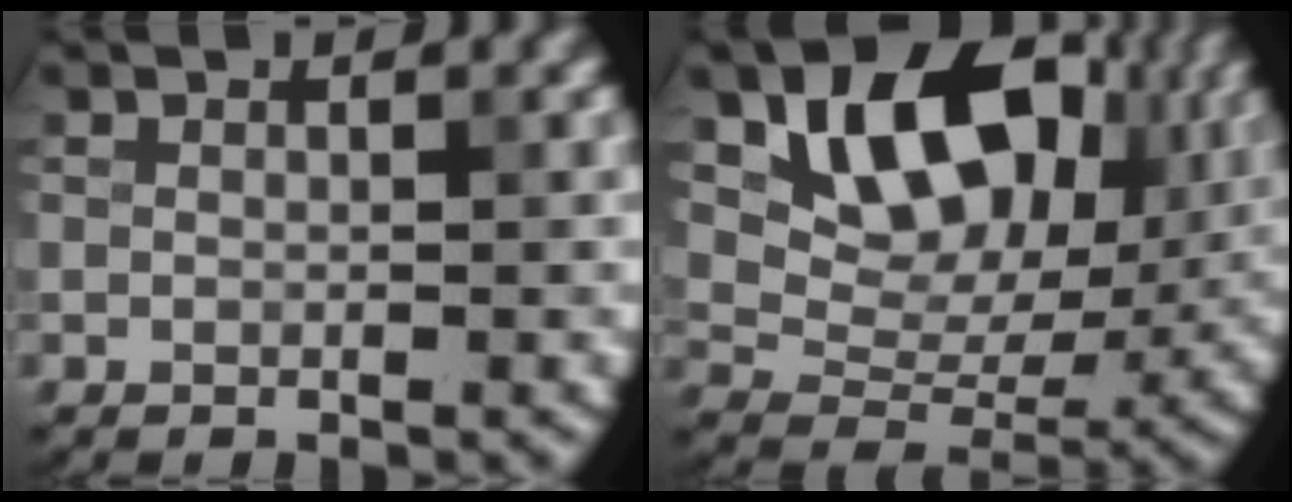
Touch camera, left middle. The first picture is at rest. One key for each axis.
{"total": 12.4, "fx": 4.8, "fy": 7.9, "fz": 8.3, "tx": -0.129, "ty": -0.005, "tz": 0.086}